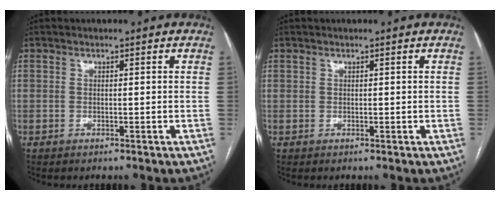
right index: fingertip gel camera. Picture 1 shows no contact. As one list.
[{"total": 0.0}]